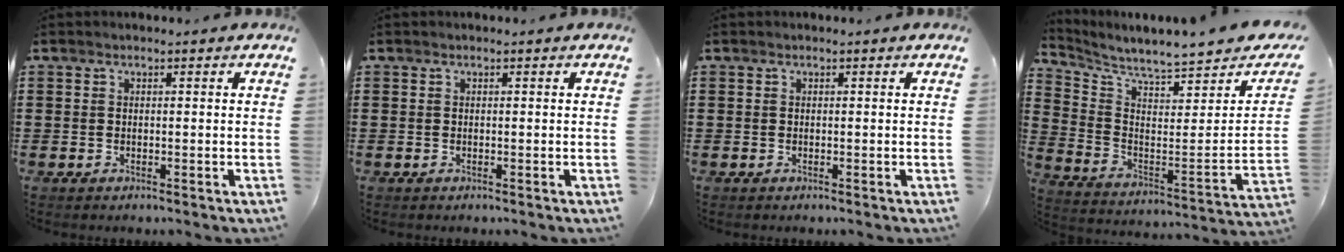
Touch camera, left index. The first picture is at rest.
{"total": 0.0}
{"total": 0.0}
{"total": 5.7, "force": [5.2, -0.5, 2.2], "torque": [-0.072, -0.061, 0.082]}